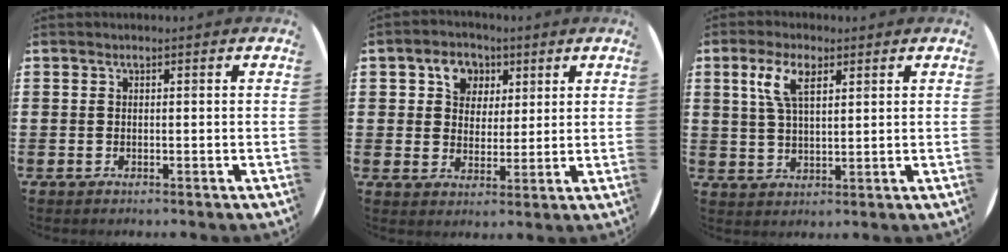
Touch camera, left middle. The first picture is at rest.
{"total": 5.1, "force": [2.7, 4.0, 1.5], "torque": [-0.033, 0.010, 0.045]}
{"total": 5.7, "force": [3.0, 2.2, 4.3], "torque": [-0.095, 0.009, 0.053]}